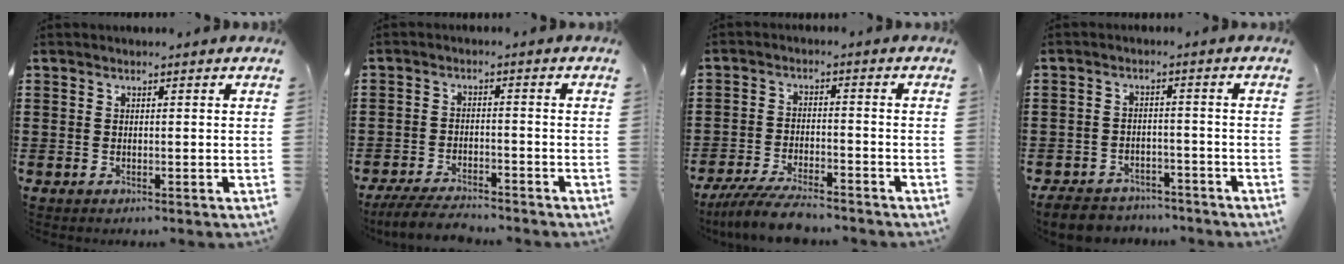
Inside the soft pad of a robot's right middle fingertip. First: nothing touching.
{"total": 4.6, "force": [-4.3, 0.6, 1.5], "torque": [-0.038, -0.005, -0.088]}
{"total": 6.2, "force": [-5.6, 0.7, 2.7], "torque": [-0.060, -0.007, -0.107]}
{"total": 4.4, "force": [-4.2, 1.1, 0.6], "torque": [-0.025, 0.003, -0.089]}